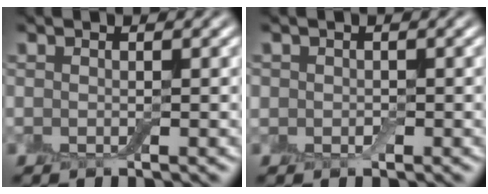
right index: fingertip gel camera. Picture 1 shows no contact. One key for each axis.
{"total": 0.9, "fx": 0.0, "fy": 0.9, "fz": 0.3, "tx": -0.002, "ty": -0.002, "tz": -0.005}